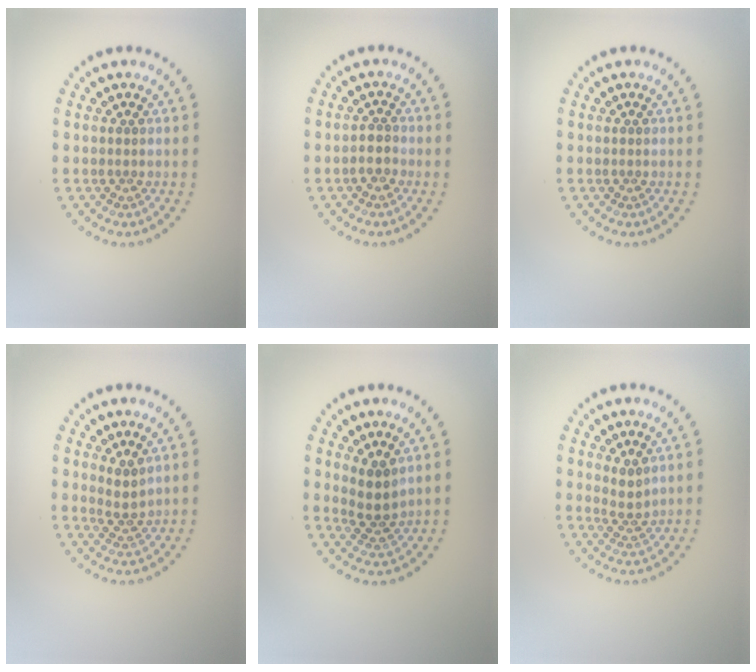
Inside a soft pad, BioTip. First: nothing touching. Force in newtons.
{"total": 1.6, "press": 1.4, "slide": 0.7}
{"total": 0.0}
{"total": 2.1, "press": 1.5, "slide": 1.4}
{"total": 2.6, "press": 2.1, "slide": 1.6}
{"total": 1.9, "press": 1.3, "slide": 1.3}